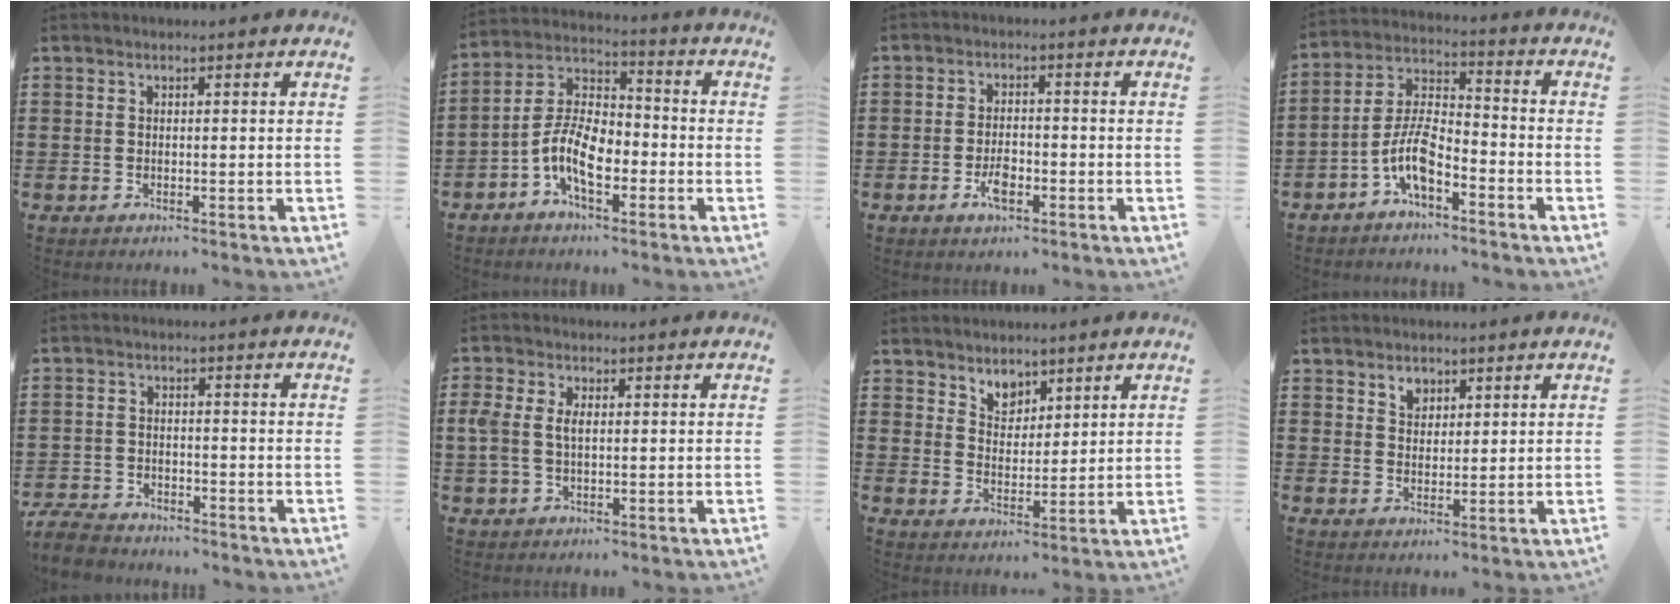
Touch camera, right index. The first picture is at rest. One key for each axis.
{"total": 9.1, "fx": -3.8, "fy": 4.2, "fz": 7.1, "tx": -0.170, "ty": -0.001, "tz": -0.077}
{"total": 3.7, "fx": -1.6, "fy": 1.4, "fz": 3.0, "tx": -0.060, "ty": -0.002, "tz": -0.029}
{"total": 7.5, "fx": -4.3, "fy": 2.7, "fz": 5.5, "tx": -0.139, "ty": -0.007, "tz": -0.088}
{"total": 4.4, "fx": -4.2, "fy": 0.9, "fz": 0.9, "tx": -0.037, "ty": -0.005, "tz": -0.091}
{"total": 3.6, "fx": 0.3, "fy": 2.3, "fz": 2.8, "tx": -0.074, "ty": 0.005, "tz": -0.002}
{"total": 4.0, "fx": 3.2, "fy": 2.4, "fz": 0.4, "tx": -0.014, "ty": 0.001, "tz": 0.058}
{"total": 2.7, "fx": 1.8, "fy": 1.8, "fz": 0.9, "tx": -0.024, "ty": 0.005, "tz": 0.033}